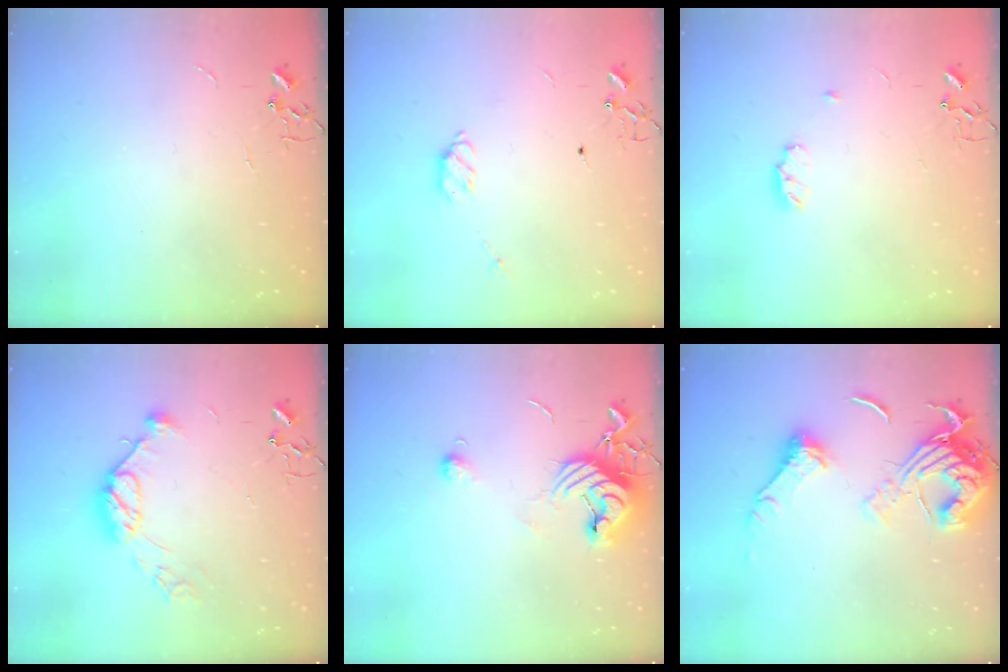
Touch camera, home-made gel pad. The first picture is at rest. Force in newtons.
{"total": 5.7, "press": 5.6, "slide": 1.0}
{"total": 5.9, "press": 5.8, "slide": 0.6}
{"total": 11.3, "press": 11.3, "slide": 1.0}
{"total": 11.3, "press": 11.3, "slide": 1.3}
{"total": 16.8, "press": 16.7, "slide": 1.8}